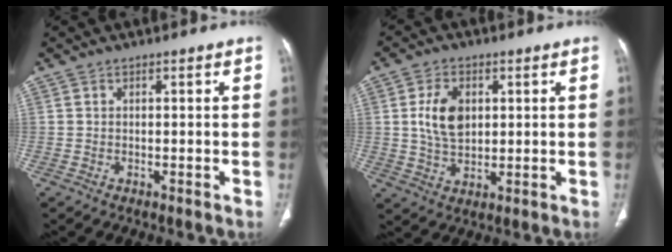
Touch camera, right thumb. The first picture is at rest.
{"total": 8.3, "force": [1.7, 5.4, 6.1], "torque": [-0.103, -0.007, 0.035]}